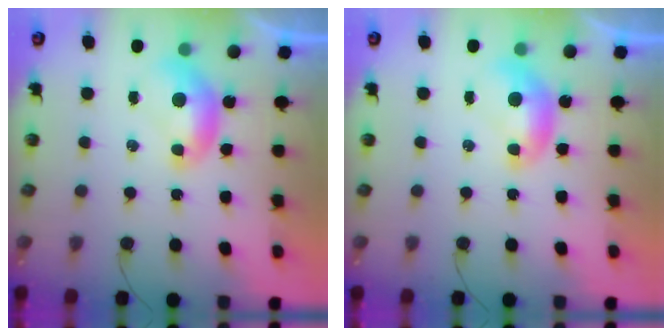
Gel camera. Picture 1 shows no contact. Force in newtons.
{"total": 0.0}